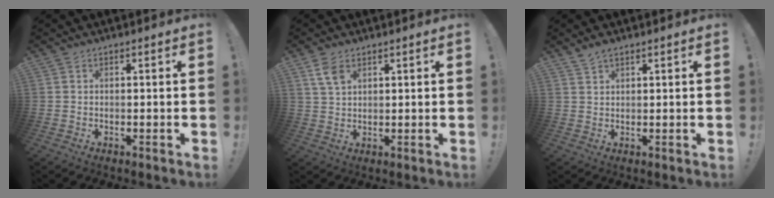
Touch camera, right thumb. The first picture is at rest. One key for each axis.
{"total": 5.0, "fx": 2.8, "fy": 2.6, "fz": 3.2, "tx": -0.053, "ty": -0.010, "tz": 0.051}
{"total": 2.4, "fx": 2.0, "fy": 0.8, "fz": 1.1, "tx": -0.021, "ty": -0.010, "tz": 0.037}